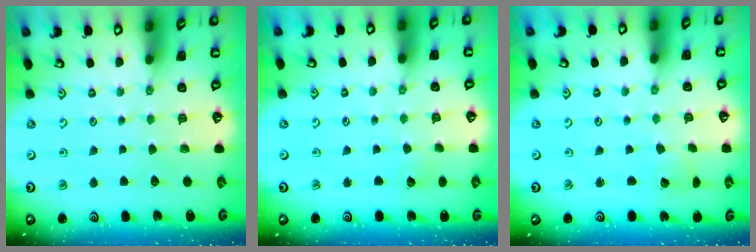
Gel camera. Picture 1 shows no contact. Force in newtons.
{"total": 2.8, "press": 2.8, "slide": 0.2}
{"total": 1.9, "press": 1.9, "slide": 0.1}